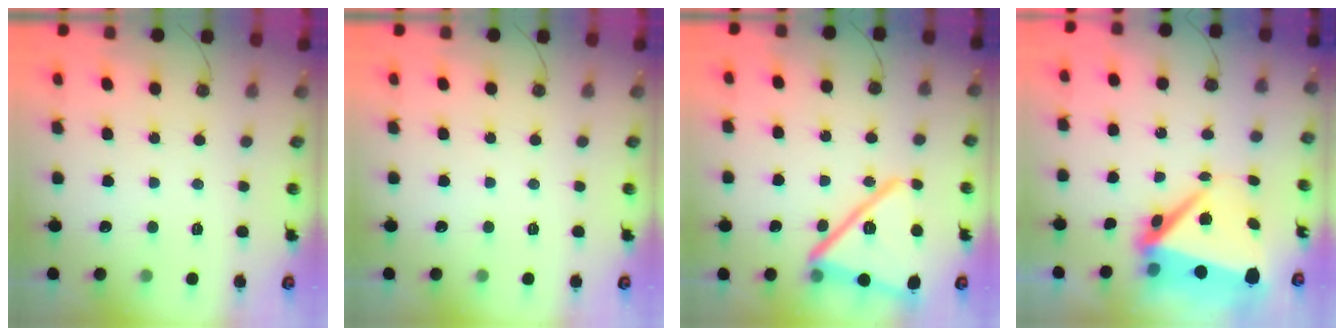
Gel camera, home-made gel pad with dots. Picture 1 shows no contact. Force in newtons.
{"total": 0.0}
{"total": 21.3, "press": 21.2, "slide": 2.1}
{"total": 10.8, "press": 10.7, "slide": 1.3}